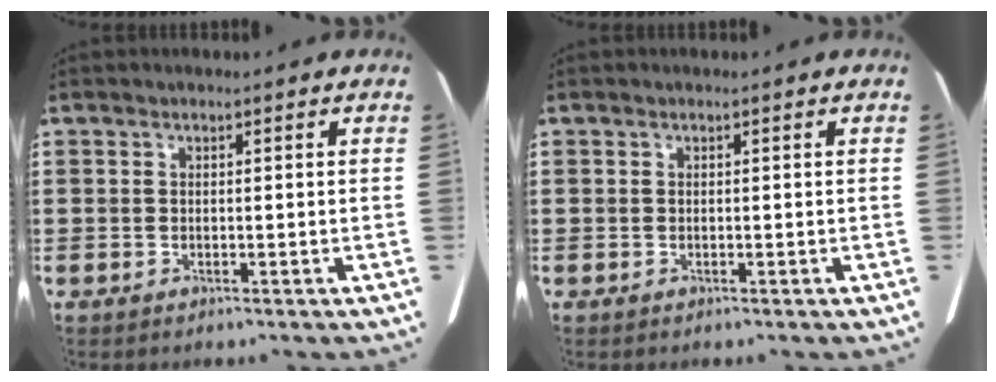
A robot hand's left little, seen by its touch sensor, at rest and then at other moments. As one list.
[{"total": 0.0}]